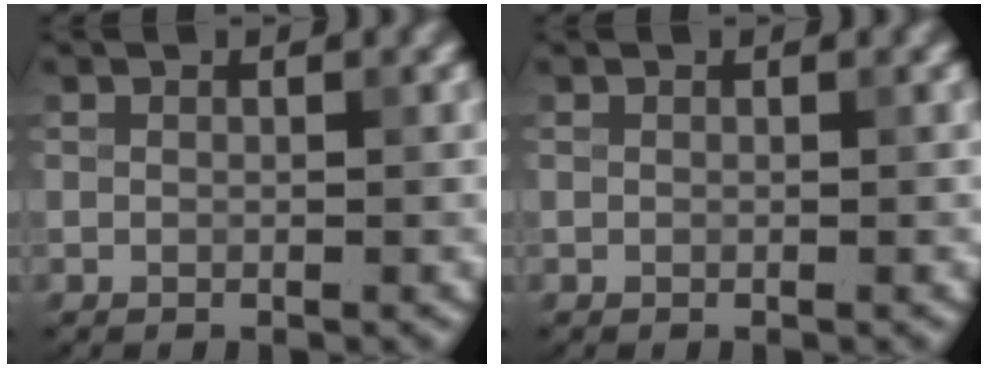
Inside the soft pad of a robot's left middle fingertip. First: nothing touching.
{"total": 0.0}